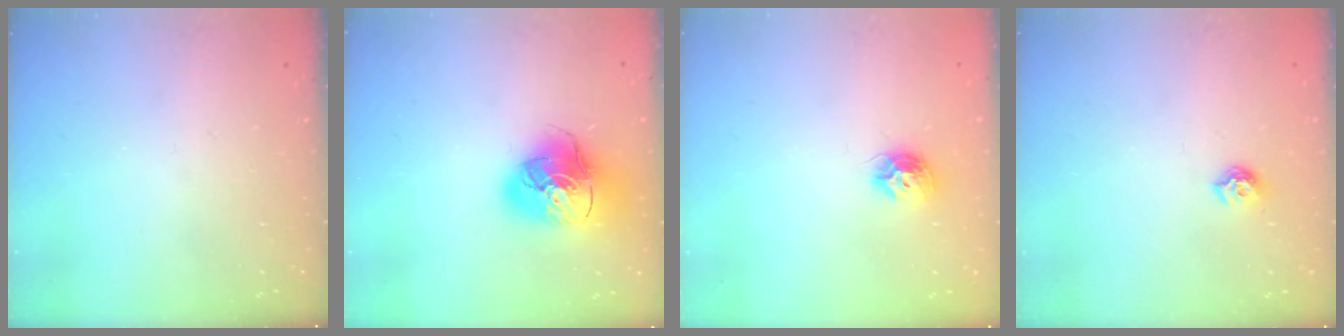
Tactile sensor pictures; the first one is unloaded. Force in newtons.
{"total": 17.4, "press": 17.2, "slide": 2.7}
{"total": 8.6, "press": 8.5, "slide": 0.1}
{"total": 6.9, "press": 6.8, "slide": 0.7}